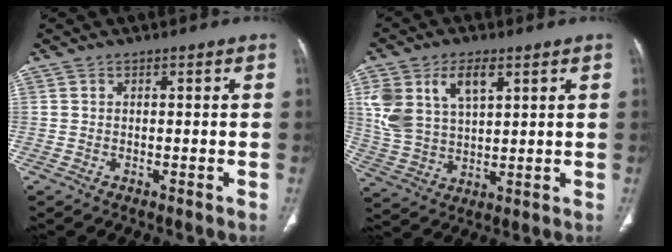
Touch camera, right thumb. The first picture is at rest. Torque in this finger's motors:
{"motor_torque": [1.27, 2.13, 1.01, 0.65, 0.16]}